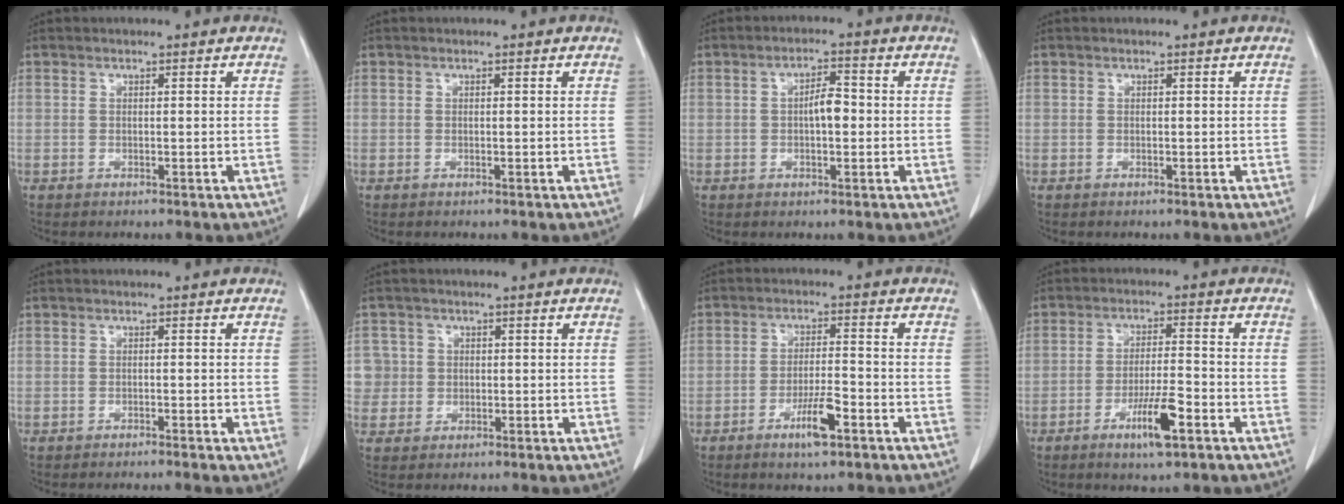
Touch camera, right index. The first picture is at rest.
{"total": 0.0}
{"total": 3.9, "force": [-0.1, 1.3, 3.6], "torque": [-0.063, 0.008, -0.003]}
{"total": 0.0}
{"total": 2.6, "force": [-1.9, 0.1, 1.8], "torque": [-0.018, -0.002, -0.027]}
{"total": 3.3, "force": [0.0, 3.3, -0.3], "torque": [0.020, 0.011, 0.000]}
{"total": 5.6, "force": [-3.1, 0.7, 4.6], "torque": [-0.085, -0.004, -0.055]}
{"total": 7.1, "force": [-3.7, 0.8, 6.0], "torque": [-0.108, -0.007, -0.061]}